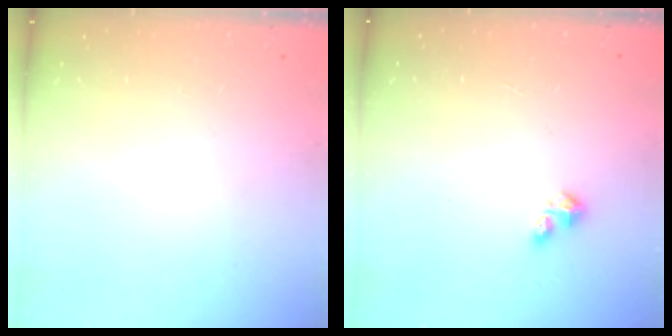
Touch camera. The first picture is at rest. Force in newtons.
{"total": 1.6, "press": 1.6, "slide": 0.4}